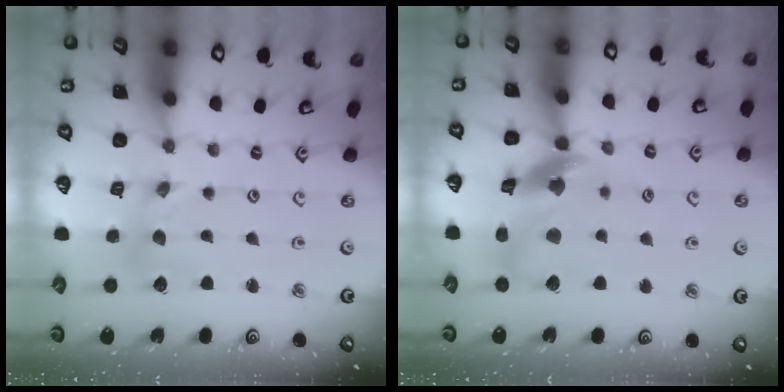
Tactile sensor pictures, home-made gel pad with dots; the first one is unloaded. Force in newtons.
{"total": 12.2, "press": 12.1, "slide": 1.6}